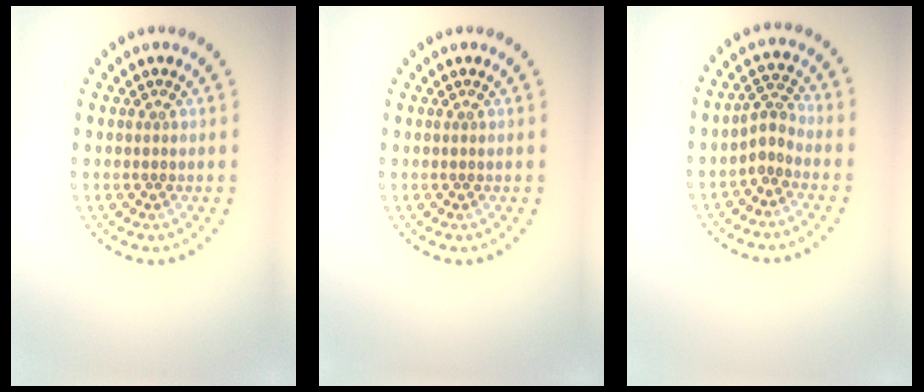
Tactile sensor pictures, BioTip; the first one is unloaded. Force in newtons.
{"total": 0.0}
{"total": 2.0, "press": 1.5, "slide": 1.4}